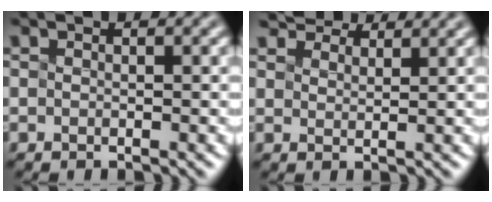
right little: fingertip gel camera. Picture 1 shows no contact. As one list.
[{"total": 3.9, "force": [3.9, 0.5, 0.3], "torque": [-0.026, 0.007, 0.080]}]